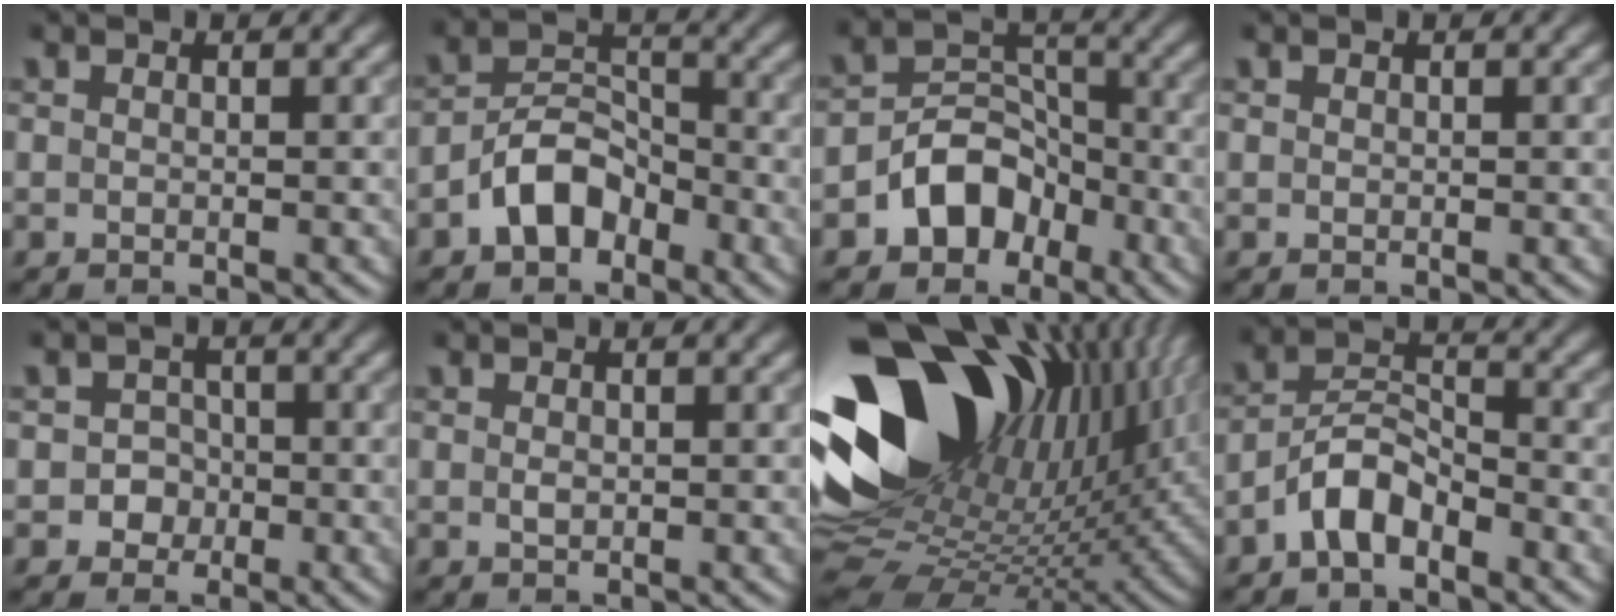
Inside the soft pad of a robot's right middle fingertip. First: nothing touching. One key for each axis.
{"total": 4.7, "fx": -2.8, "fy": 2.9, "fz": 2.5, "tx": -0.039, "ty": 0.010, "tz": -0.060}
{"total": 5.3, "fx": -3.0, "fy": 3.9, "fz": 2.2, "tx": -0.021, "ty": 0.006, "tz": -0.058}
{"total": 0.0}
{"total": 2.4, "fx": -0.6, "fy": 2.3, "fz": 0.4, "tx": 0.020, "ty": 0.003, "tz": -0.019}
{"total": 0.7, "fx": 0.0, "fy": 0.5, "fz": 0.5, "tx": -0.010, "ty": -0.002, "tz": 0.001}
{"total": 21.8, "fx": 6.1, "fy": 13.9, "fz": 15.6, "tx": -0.278, "ty": 0.005, "tz": 0.133}
{"total": 4.0, "fx": -2.7, "fy": 1.8, "fz": 2.4, "tx": -0.042, "ty": 0.013, "tz": -0.061}